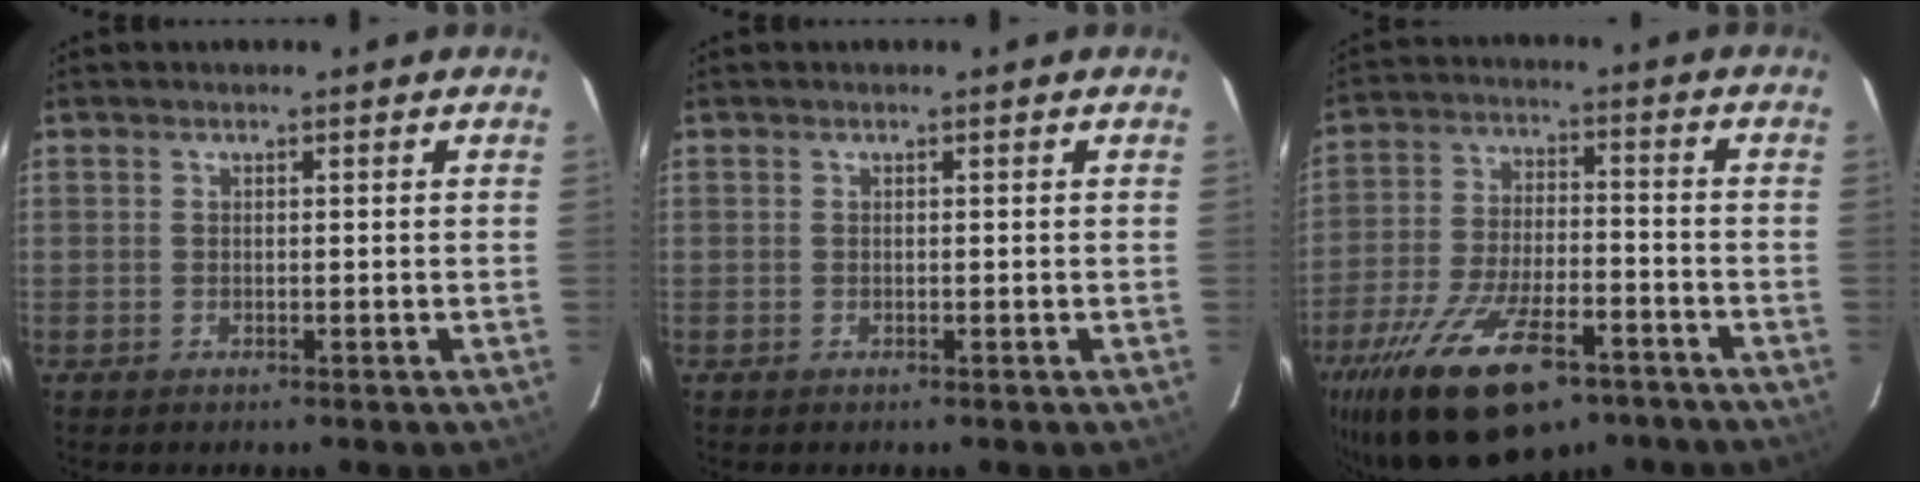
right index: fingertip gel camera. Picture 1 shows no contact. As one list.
[{"total": 0.0}, {"total": 22.2, "force": [-14.4, 9.0, 14.3], "torque": [-0.286, -0.035, -0.231]}]